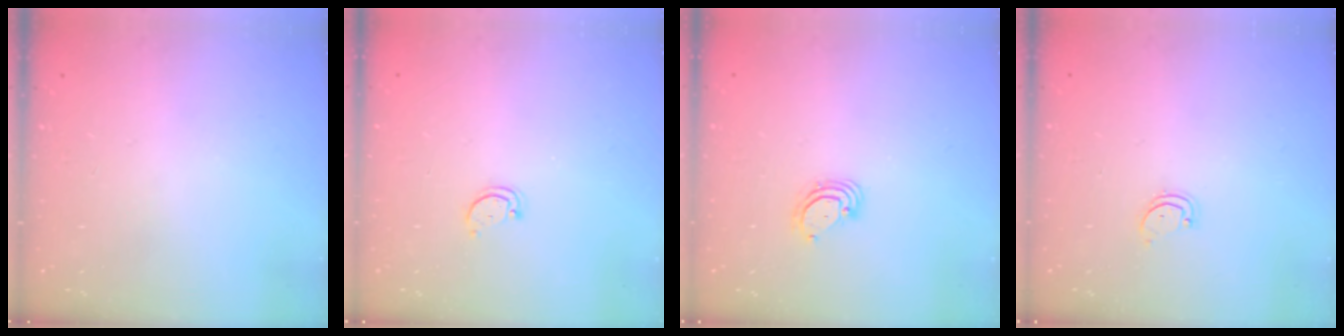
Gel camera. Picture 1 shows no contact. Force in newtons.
{"total": 2.8, "press": 2.7, "slide": 0.3}
{"total": 3.7, "press": 3.7, "slide": 0.1}
{"total": 2.3, "press": 2.3, "slide": 0.1}